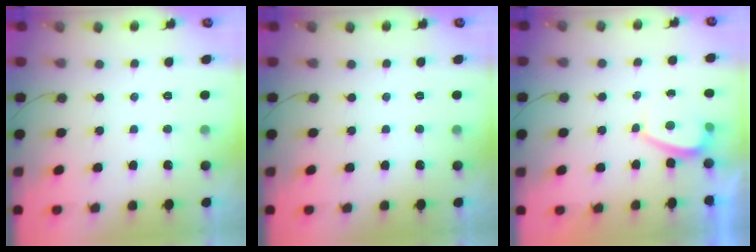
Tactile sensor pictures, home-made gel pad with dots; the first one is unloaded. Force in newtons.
{"total": 0.0}
{"total": 0.9, "press": 0.7, "slide": 0.5}